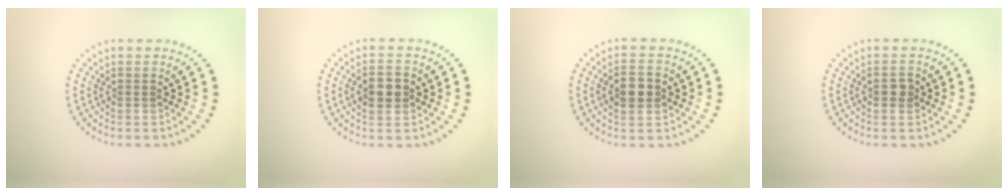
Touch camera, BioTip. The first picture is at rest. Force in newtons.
{"total": 3.0, "press": 3.0, "slide": 0.1}
{"total": 3.2, "press": 3.2, "slide": 0.2}
{"total": 1.4, "press": 1.4, "slide": 0.1}